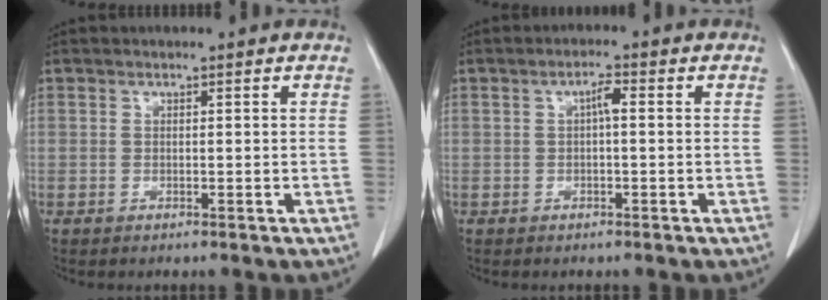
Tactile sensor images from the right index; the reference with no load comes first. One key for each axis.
{"total": 2.1, "fx": 0.2, "fy": 0.4, "fz": 2.1, "tx": -0.036, "ty": 0.005, "tz": 0.002}